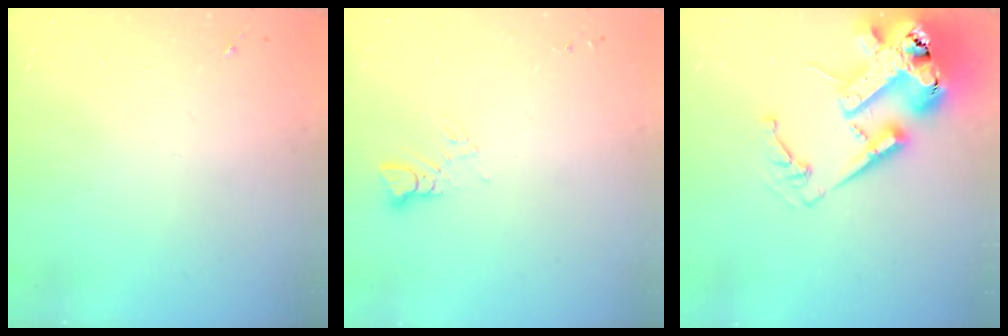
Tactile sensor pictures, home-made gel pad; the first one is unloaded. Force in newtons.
{"total": 2.9, "press": 2.9, "slide": 0.2}
{"total": 24.1, "press": 23.9, "slide": 3.2}